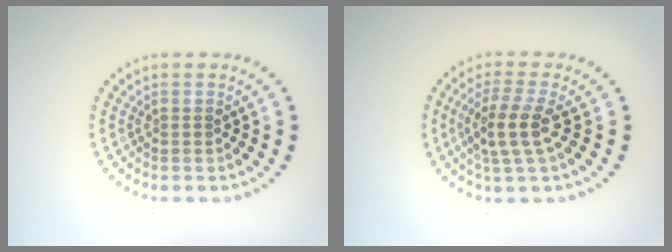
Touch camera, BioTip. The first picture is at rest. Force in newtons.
{"total": 3.5, "press": 3.0, "slide": 1.7}